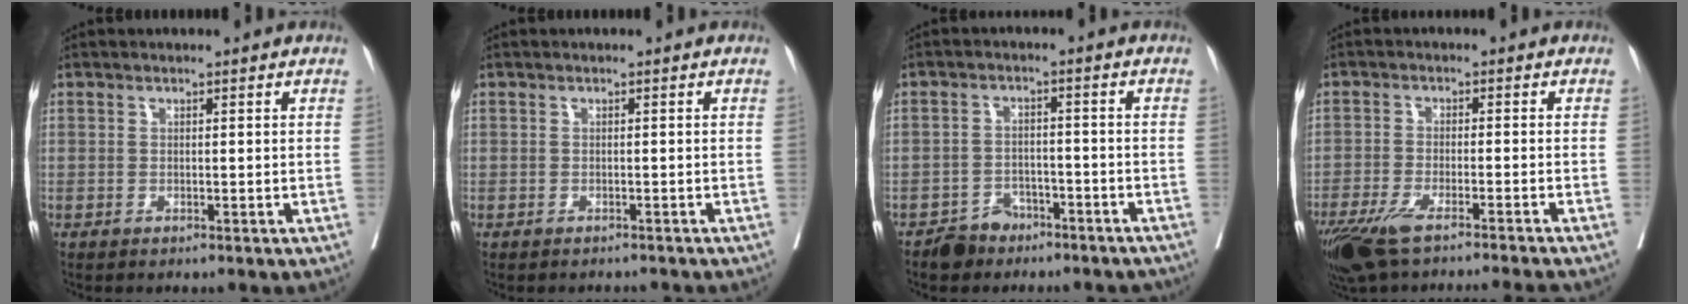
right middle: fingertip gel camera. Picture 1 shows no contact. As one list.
[{"total": 1.9, "force": [-1.9, 0.6, 0.1], "torque": [-0.003, -0.004, -0.026]}, {"total": 5.1, "force": [-3.9, 3.2, 0.7], "torque": [-0.012, 0.010, -0.057]}, {"total": 12.7, "force": [-10.5, 0.0, 7.2], "torque": [-0.117, -0.032, -0.171]}]